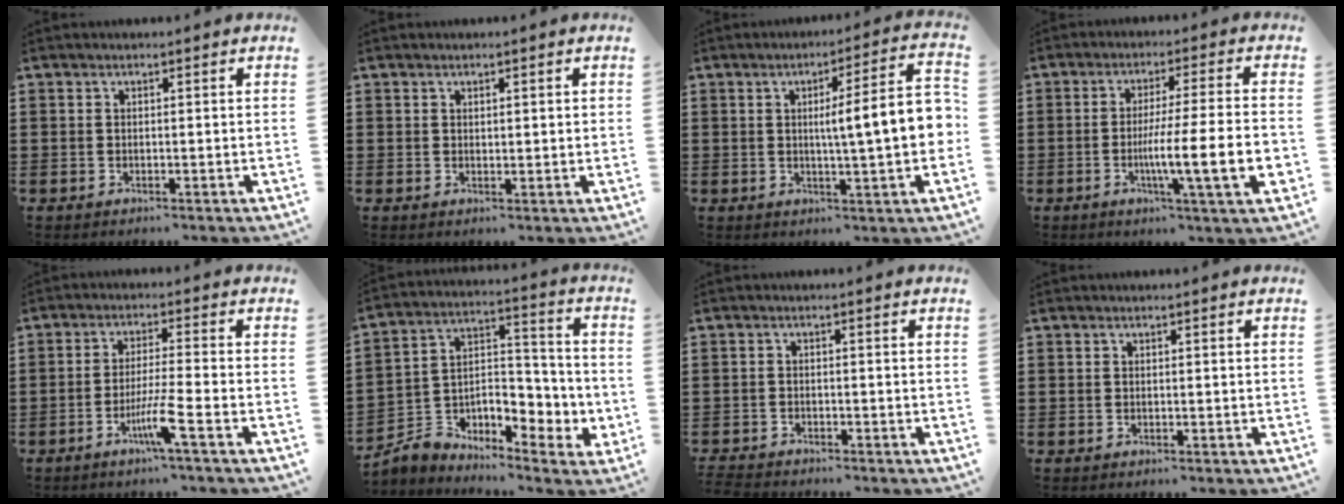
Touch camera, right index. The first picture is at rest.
{"total": 0.8, "force": [0.5, 0.4, 0.5], "torque": [-0.009, 0.003, 0.008]}
{"total": 9.6, "force": [0.4, 1.0, 9.6], "torque": [-0.147, -0.009, -0.002]}
{"total": 11.8, "force": [-2.9, 1.0, 11.4], "torque": [-0.196, -0.015, -0.053]}
{"total": 5.7, "force": [-3.0, -0.5, 4.8], "torque": [-0.092, -0.012, -0.057]}
{"total": 4.9, "force": [-2.0, 4.2, 1.4], "torque": [-0.041, -0.008, -0.037]}
{"total": 1.8, "force": [-1.8, 0.1, -0.1], "torque": [-0.004, 0.002, -0.039]}
{"total": 0.0}